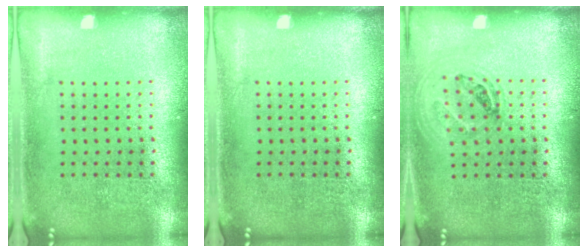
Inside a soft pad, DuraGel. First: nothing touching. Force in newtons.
{"total": 0.0}
{"total": 1.1, "press": 1.0, "slide": 0.4}